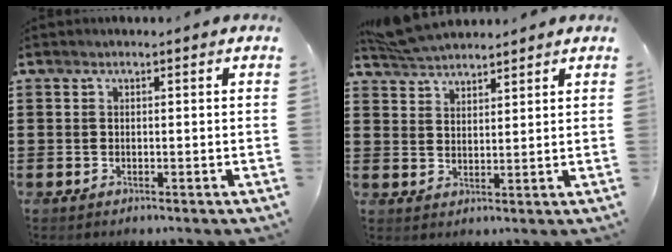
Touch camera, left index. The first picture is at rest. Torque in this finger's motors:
{"motor_torque": [-0.74, -0.34, -0.21, -0.10]}